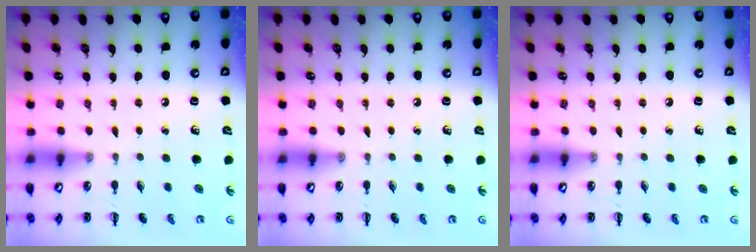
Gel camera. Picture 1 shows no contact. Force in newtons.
{"total": 0.0}
{"total": 0.0}